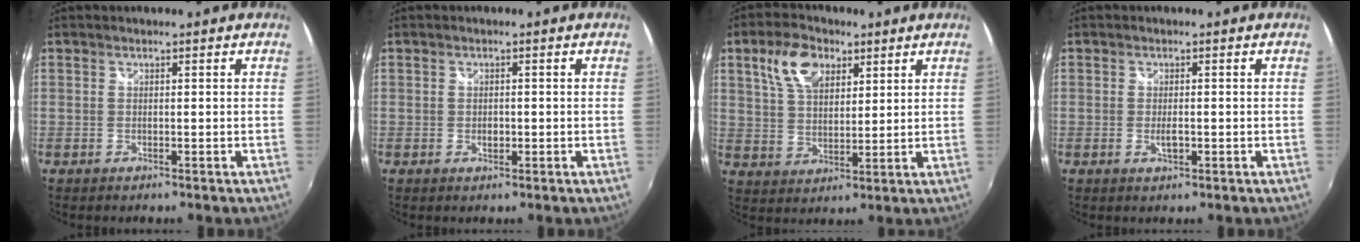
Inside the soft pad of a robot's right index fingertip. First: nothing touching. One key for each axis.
{"total": 1.4, "fx": -0.4, "fy": 1.1, "fz": 0.8, "tx": -0.014, "ty": 0.000, "tz": -0.007}
{"total": 9.5, "fx": 4.7, "fy": 5.4, "fz": 6.2, "tx": -0.117, "ty": 0.020, "tz": 0.089}
{"total": 1.9, "fx": -0.5, "fy": 0.8, "fz": 1.7, "tx": -0.029, "ty": -0.003, "tz": -0.008}